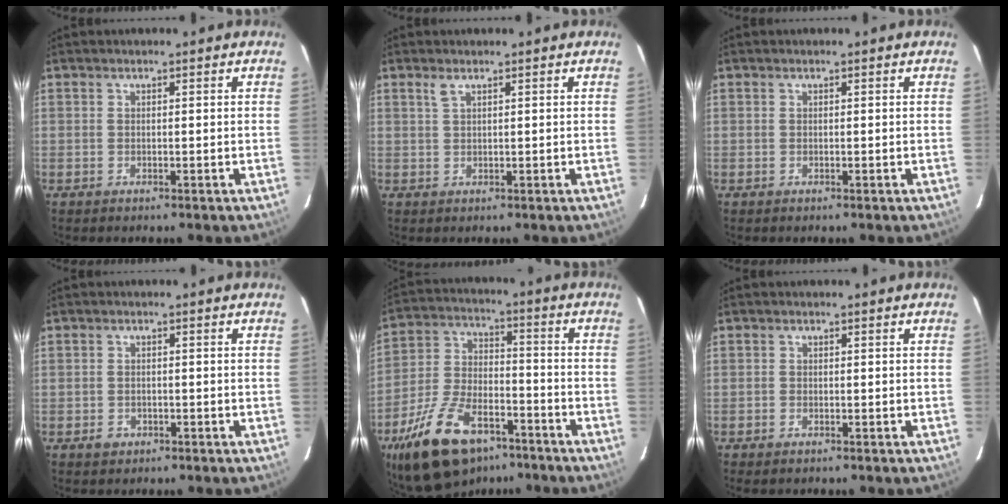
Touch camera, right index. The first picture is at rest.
{"total": 1.2, "force": [0.8, 0.2, 0.9], "torque": [-0.019, 0.003, 0.017]}
{"total": 0.0}
{"total": 2.1, "force": [-1.1, 1.6, 0.6], "torque": [-0.012, 0.002, -0.014]}
{"total": 20.2, "force": [-13.4, 9.7, 11.7], "torque": [-0.239, -0.007, -0.228]}
{"total": 0.8, "force": [-0.7, 0.4, 0.2], "torque": [-0.007, -0.002, -0.014]}